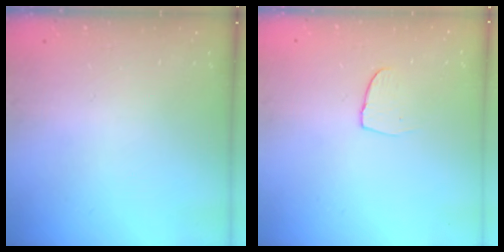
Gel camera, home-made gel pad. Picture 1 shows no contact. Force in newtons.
{"total": 4.2, "press": 4.2, "slide": 0.3}